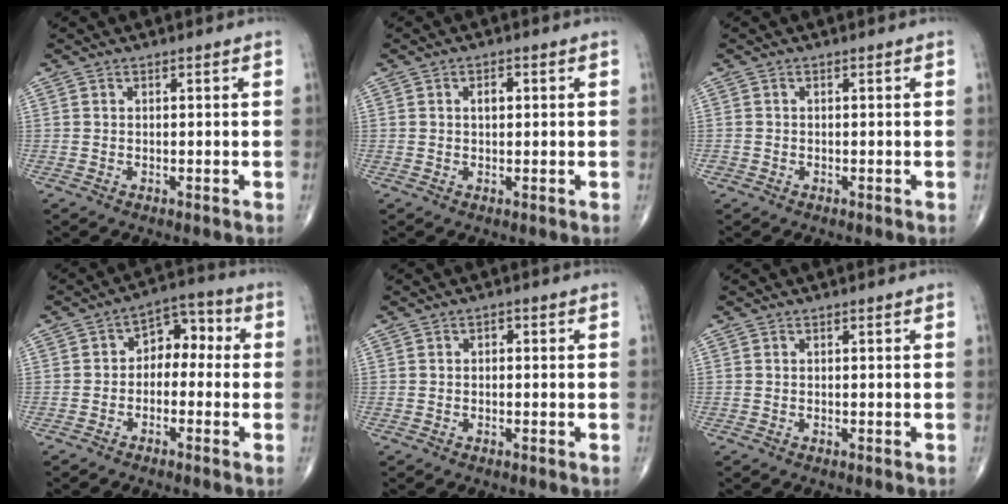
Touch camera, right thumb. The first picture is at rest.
{"total": 2.2, "force": [0.4, 1.3, 1.7], "torque": [-0.025, 0.004, 0.005]}
{"total": 0.6, "force": [-0.2, 0.5, 0.0], "torque": [0.004, 0.004, -0.006]}
{"total": 7.1, "force": [-0.6, 5.0, 5.1], "torque": [-0.038, 0.040, -0.027]}
{"total": 0.9, "force": [0.0, 0.6, 0.6], "torque": [-0.002, 0.004, -0.004]}
{"total": 0.0}